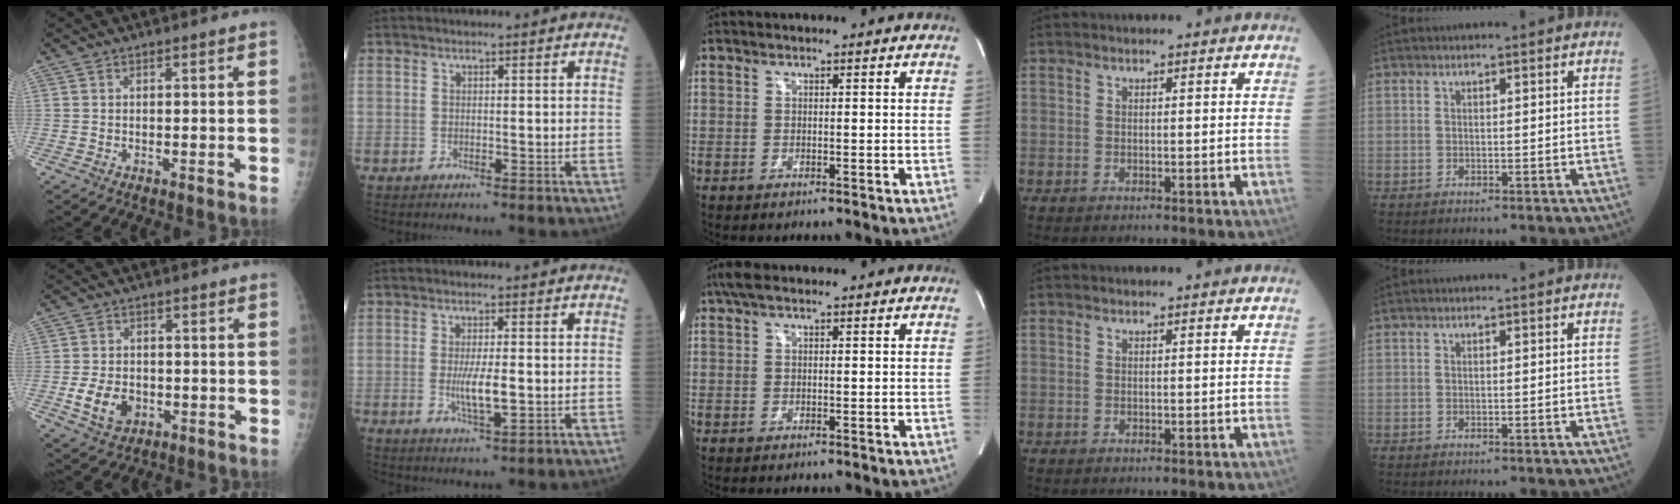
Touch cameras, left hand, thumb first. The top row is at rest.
{"thumb": {"total": 6.9, "force": [-1.8, 5.2, 4.1], "torque": [-0.060, 0.003, -0.024]}, "index": {"total": 4.6, "force": [-0.5, 0.9, 4.5], "torque": [-0.090, -0.009, -0.009]}, "middle": {"total": 2.8, "force": [1.9, 0.9, 1.9], "torque": [-0.047, 0.029, 0.038]}}